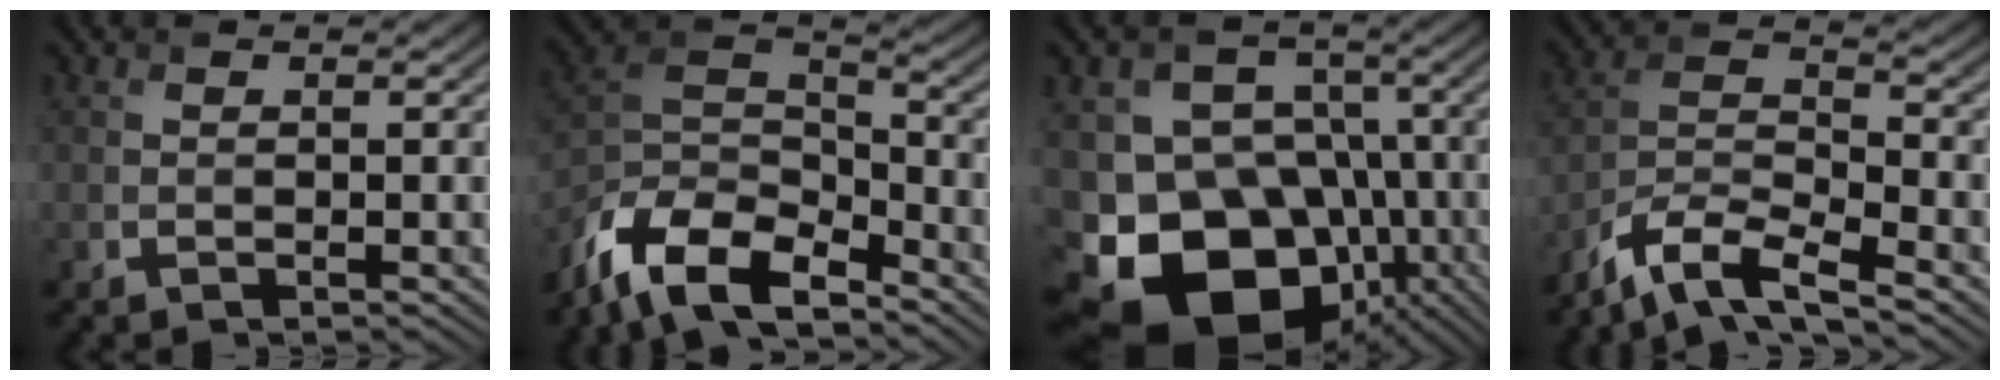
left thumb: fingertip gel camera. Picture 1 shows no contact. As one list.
[{"total": 11.6, "force": [-8.6, 4.5, 6.3], "torque": [-0.136, -0.012, -0.176]}, {"total": 19.3, "force": [-7.8, 15.1, 9.1], "torque": [-0.171, -0.036, -0.107]}, {"total": 8.4, "force": [-6.7, 2.0, 4.8], "torque": [-0.099, -0.004, -0.140]}]